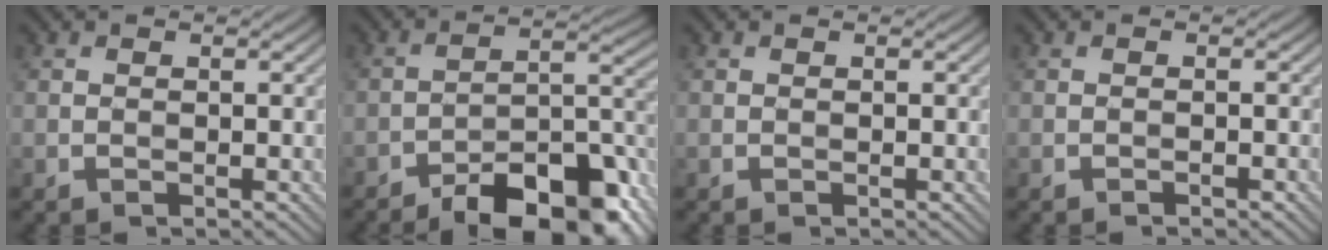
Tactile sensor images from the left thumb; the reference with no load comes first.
{"total": 15.2, "force": [-10.8, 5.5, 9.2], "torque": [-0.134, 0.002, -0.166]}
{"total": 0.0}
{"total": 0.7, "force": [-0.6, 0.1, 0.4], "torque": [-0.005, 0.002, -0.010]}